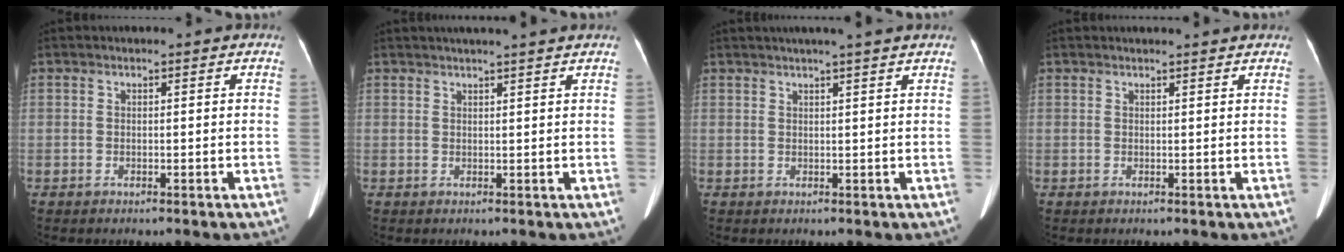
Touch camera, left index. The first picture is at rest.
{"total": 6.2, "force": [5.3, -0.6, 3.1], "torque": [-0.041, 0.024, 0.064]}
{"total": 5.5, "force": [4.5, -0.9, 3.0], "torque": [-0.040, 0.019, 0.056]}
{"total": 2.5, "force": [2.4, -0.1, 0.6], "torque": [-0.012, 0.009, 0.026]}